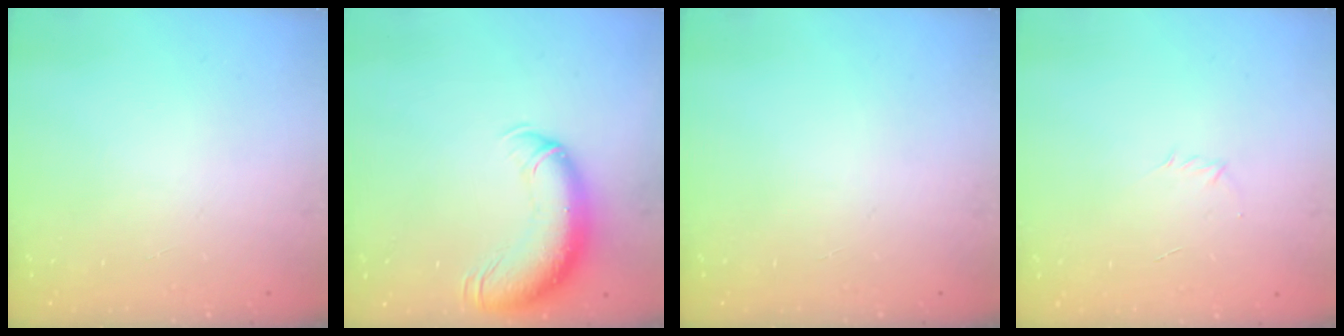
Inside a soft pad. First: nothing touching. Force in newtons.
{"total": 13.5, "press": 13.1, "slide": 3.5}
{"total": 0.0}
{"total": 2.9, "press": 2.8, "slide": 0.8}